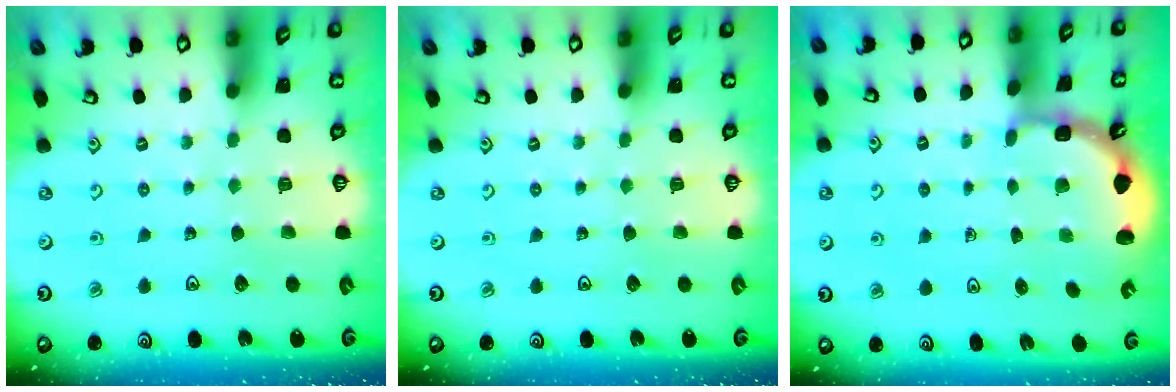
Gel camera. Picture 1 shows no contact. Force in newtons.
{"total": 0.0}
{"total": 2.0, "press": 1.8, "slide": 0.8}